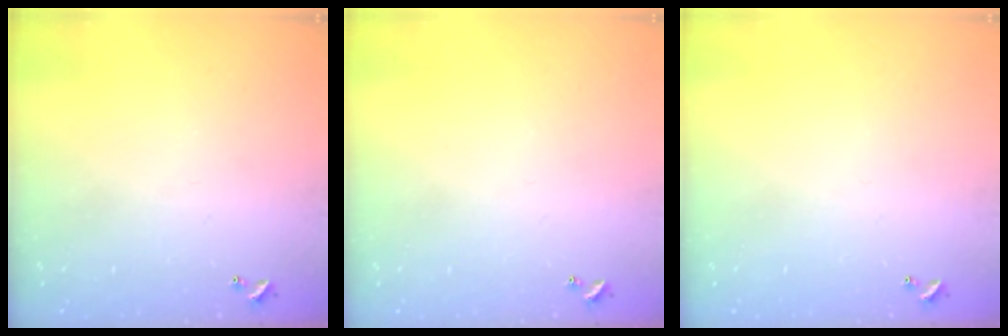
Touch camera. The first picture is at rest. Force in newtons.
{"total": 0.0}
{"total": 0.0}